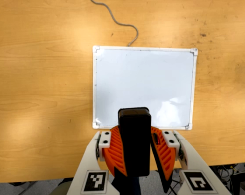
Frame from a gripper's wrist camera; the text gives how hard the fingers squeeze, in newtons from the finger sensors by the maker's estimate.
{"total": 9.6, "left": 9.7, "right": 9.5}